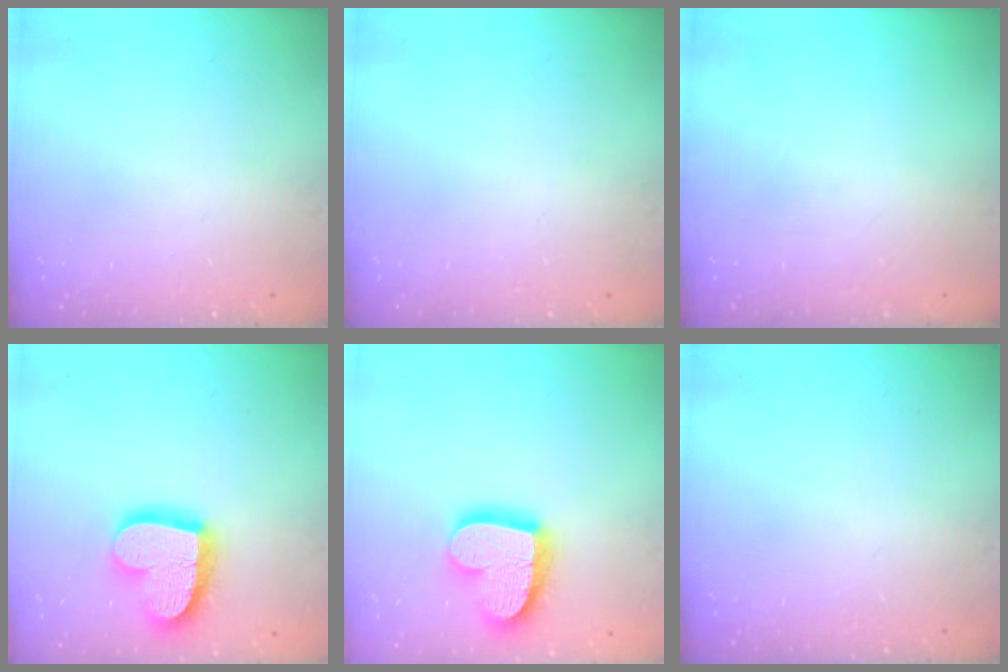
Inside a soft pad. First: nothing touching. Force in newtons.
{"total": 0.0}
{"total": 0.0}
{"total": 18.9, "press": 18.8, "slide": 1.7}
{"total": 18.9, "press": 18.8, "slide": 1.7}
{"total": 0.0}